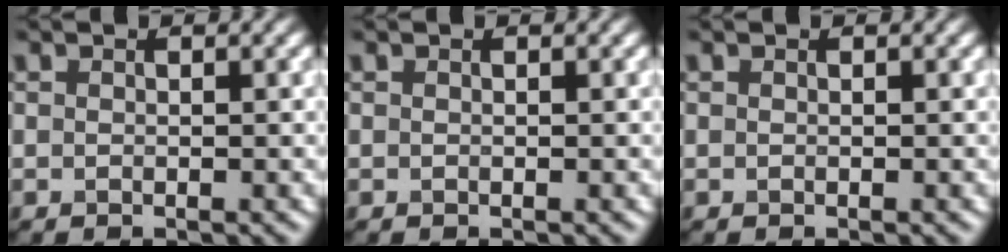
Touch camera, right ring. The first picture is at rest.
{"total": 0.0}
{"total": 0.0}